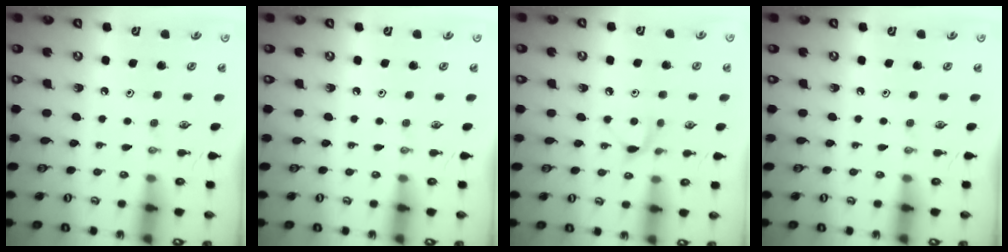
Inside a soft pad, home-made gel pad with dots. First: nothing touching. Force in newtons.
{"total": 0.0}
{"total": 6.9, "press": 6.9, "slide": 0.7}
{"total": 0.0}